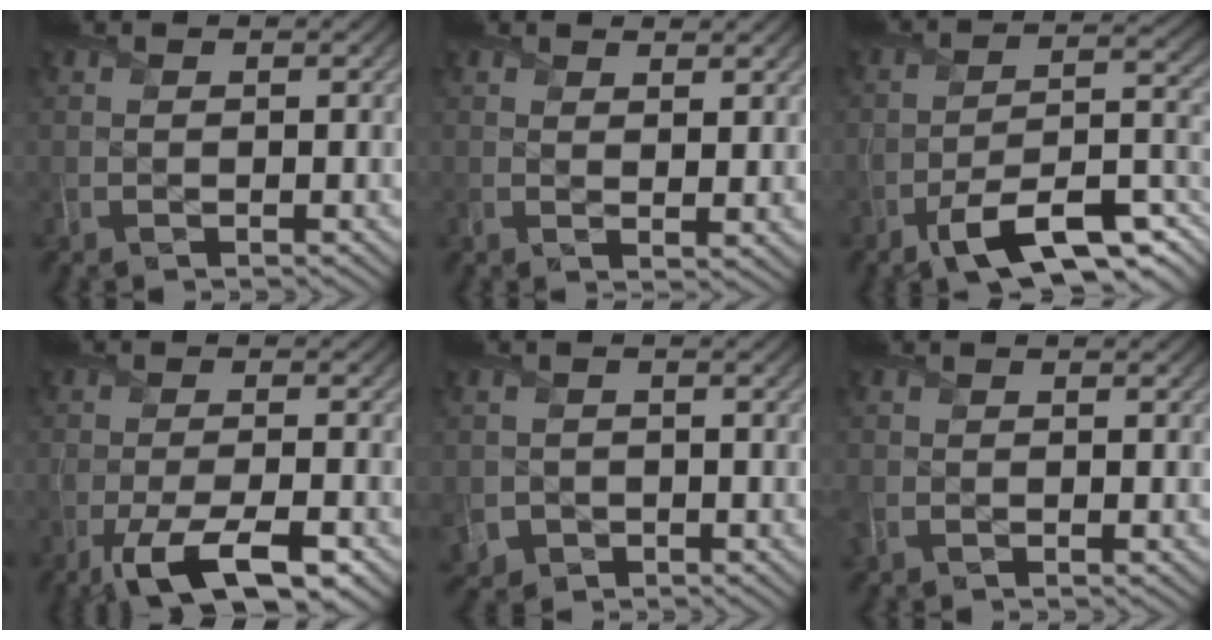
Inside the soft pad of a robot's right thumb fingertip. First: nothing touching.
{"total": 2.7, "force": [1.9, 0.7, 1.7], "torque": [-0.031, -0.007, 0.038]}
{"total": 10.8, "force": [-6.6, 3.2, 7.8], "torque": [-0.129, -0.002, -0.117]}
{"total": 8.6, "force": [-5.1, 2.5, 6.4], "torque": [-0.114, -0.008, -0.086]}
{"total": 3.5, "force": [-1.5, 3.1, 0.9], "torque": [-0.025, -0.014, -0.030]}
{"total": 1.8, "force": [-1.0, 1.2, 0.9], "torque": [-0.033, -0.008, -0.028]}